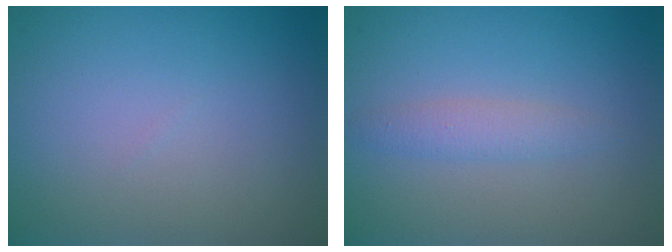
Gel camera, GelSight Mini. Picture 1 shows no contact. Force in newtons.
{"total": 1.6, "press": 1.6, "slide": 0.0}